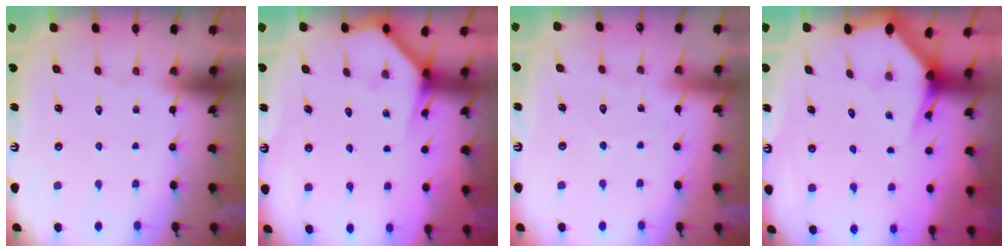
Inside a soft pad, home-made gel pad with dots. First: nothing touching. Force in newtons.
{"total": 3.8, "press": 3.8, "slide": 0.2}
{"total": 2.9, "press": 2.9, "slide": 0.3}
{"total": 3.0, "press": 2.9, "slide": 0.5}